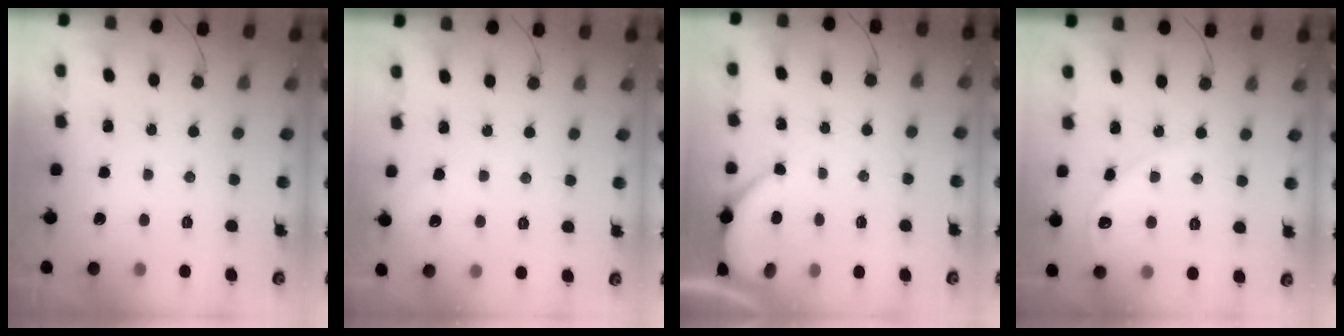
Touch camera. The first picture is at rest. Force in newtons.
{"total": 2.9, "press": 2.9, "slide": 0.4}
{"total": 2.2, "press": 2.2, "slide": 0.2}
{"total": 5.6, "press": 5.6, "slide": 0.8}